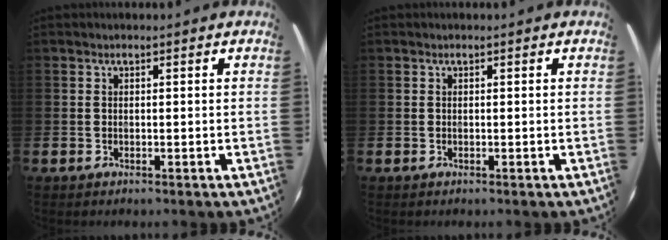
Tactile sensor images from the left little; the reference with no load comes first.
{"total": 0.0}